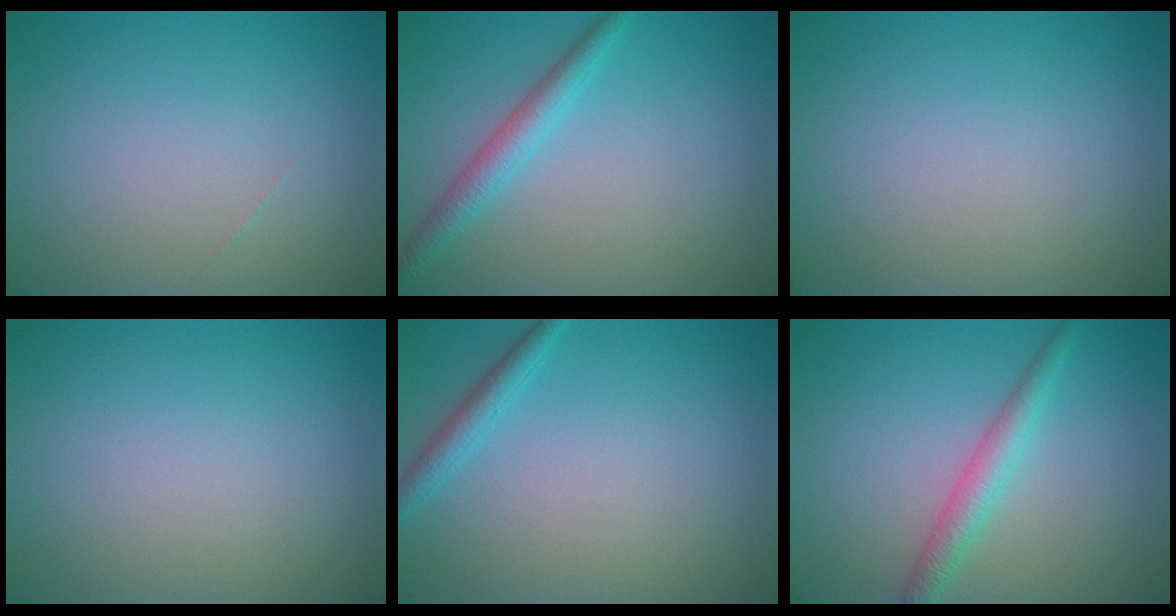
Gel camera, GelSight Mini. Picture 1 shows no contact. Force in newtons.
{"total": 2.7, "press": 2.7, "slide": 0.1}
{"total": 0.0}
{"total": 0.0}
{"total": 1.9, "press": 1.9, "slide": 0.0}
{"total": 2.7, "press": 2.7, "slide": 0.1}